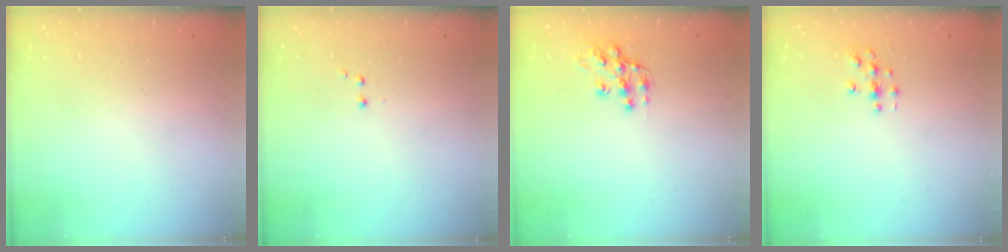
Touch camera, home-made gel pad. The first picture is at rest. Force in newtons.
{"total": 1.9, "press": 1.8, "slide": 0.5}
{"total": 10.7, "press": 10.7, "slide": 0.6}
{"total": 2.8, "press": 2.8, "slide": 0.3}